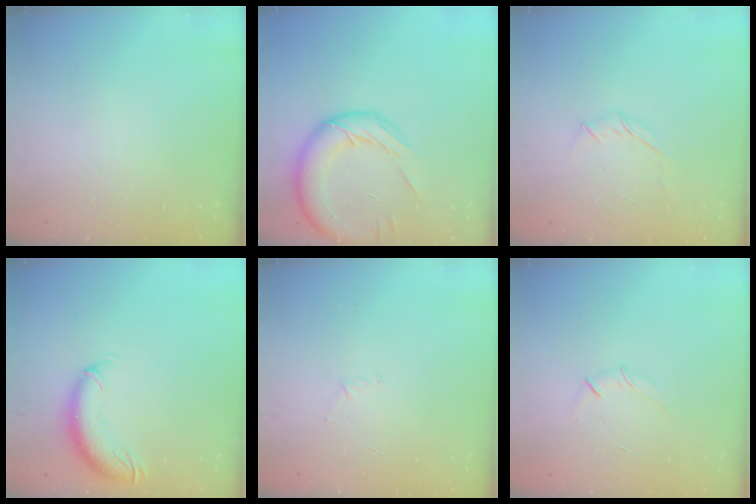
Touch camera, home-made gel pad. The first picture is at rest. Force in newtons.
{"total": 16.0, "press": 15.9, "slide": 1.9}
{"total": 3.8, "press": 3.7, "slide": 0.9}
{"total": 10.6, "press": 10.4, "slide": 2.2}
{"total": 2.9, "press": 2.8, "slide": 0.8}
{"total": 4.1, "press": 4.0, "slide": 0.9}